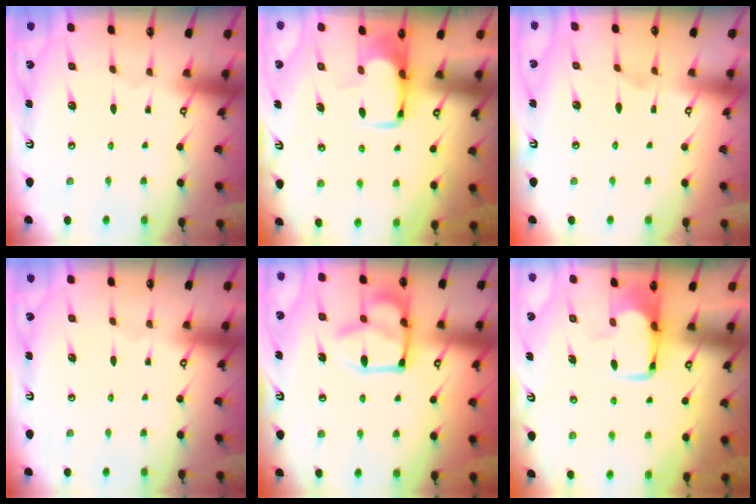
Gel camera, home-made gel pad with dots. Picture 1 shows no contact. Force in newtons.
{"total": 2.0, "press": 1.9, "slide": 0.5}
{"total": 3.1, "press": 2.9, "slide": 1.0}
{"total": 0.0}
{"total": 14.5, "press": 14.4, "slide": 1.6}
{"total": 1.7, "press": 1.6, "slide": 0.4}